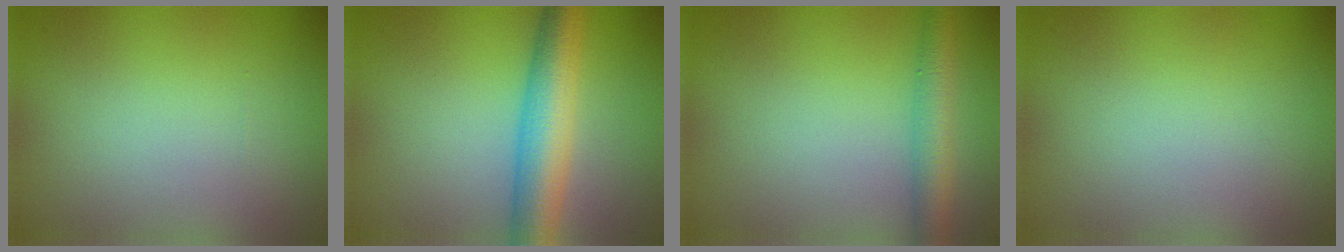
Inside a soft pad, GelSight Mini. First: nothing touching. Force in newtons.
{"total": 6.4, "press": 6.4, "slide": 0.2}
{"total": 3.5, "press": 3.5, "slide": 0.1}
{"total": 0.0}